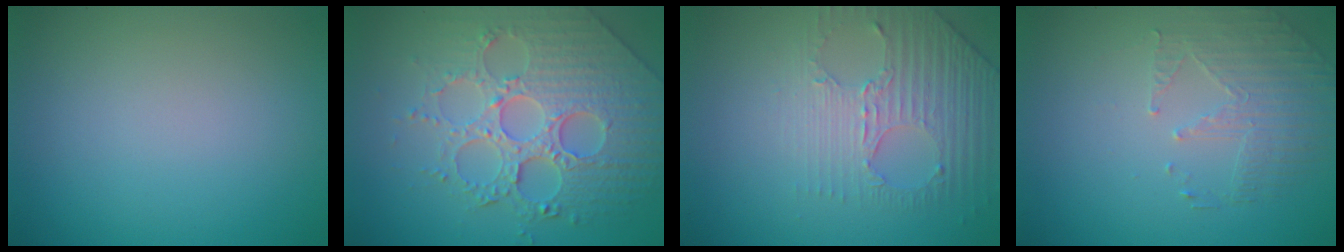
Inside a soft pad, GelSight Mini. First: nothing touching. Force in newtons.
{"total": 7.8, "press": 6.1, "slide": 4.8}
{"total": 4.5, "press": 3.2, "slide": 3.1}
{"total": 1.9, "press": 1.5, "slide": 1.2}